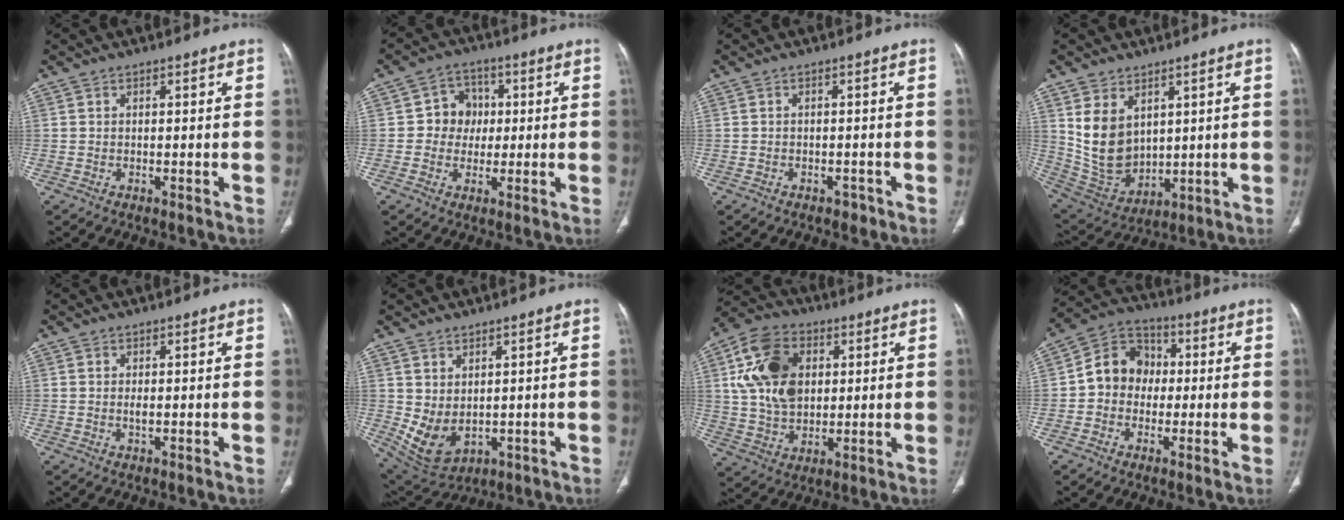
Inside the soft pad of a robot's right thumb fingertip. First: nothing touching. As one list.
[{"total": 6.6, "force": [0.3, 6.0, 2.7], "torque": [0.001, 0.012, -0.003]}, {"total": 1.3, "force": [-1.0, 0.9, 0.2], "torque": [-0.001, 0.006, -0.013]}, {"total": 11.8, "force": [3.8, 8.0, 7.8], "torque": [-0.126, -0.021, 0.104]}, {"total": 1.0, "force": [0.0, 0.4, 1.0], "torque": [-0.022, -0.002, 0.001]}, {"total": 7.7, "force": [0.3, 5.0, 5.8], "torque": [-0.101, -0.009, 0.035]}, {"total": 15.2, "force": [3.5, 10.5, 10.4], "torque": [-0.173, 0.003, 0.065]}, {"total": 10.0, "force": [-0.2, 8.6, 5.0], "torque": [-0.057, 0.031, -0.019]}]